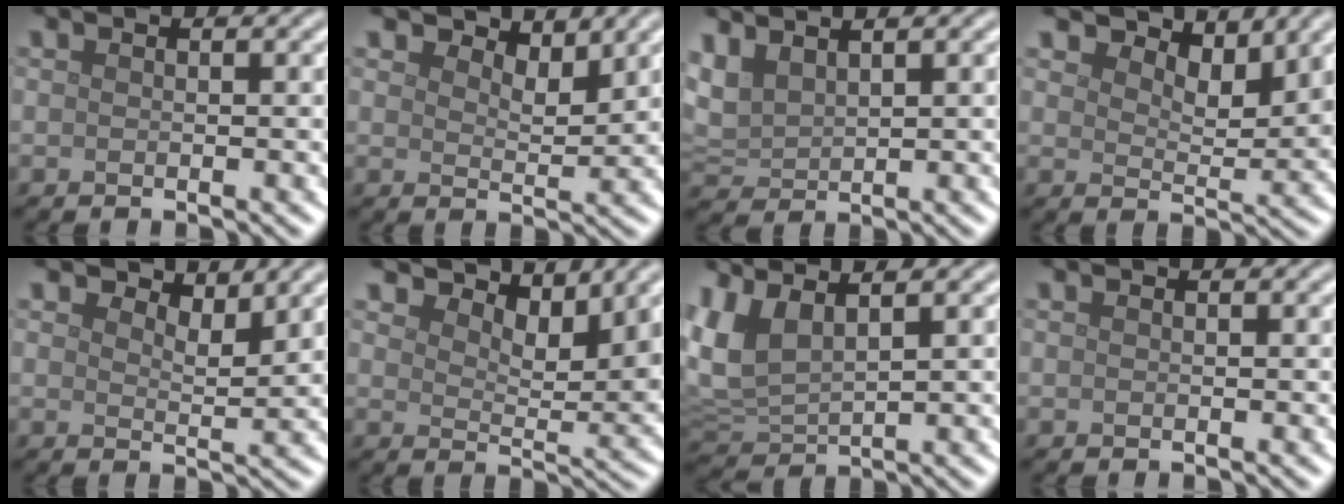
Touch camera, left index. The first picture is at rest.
{"total": 3.1, "force": [2.8, 0.8, 0.9], "torque": [-0.018, -0.001, 0.041]}
{"total": 3.2, "force": [2.1, 1.6, 1.8], "torque": [-0.051, 0.008, 0.048]}
{"total": 4.7, "force": [4.1, 1.5, 1.7], "torque": [-0.033, -0.001, 0.061]}
{"total": 2.6, "force": [2.4, 0.6, 0.9], "torque": [-0.013, -0.003, 0.034]}
{"total": 5.1, "force": [4.4, 1.5, 2.2], "torque": [-0.040, -0.004, 0.069]}
{"total": 4.8, "force": [2.4, 2.1, 3.6], "torque": [-0.095, 0.005, 0.050]}
{"total": 0.0}